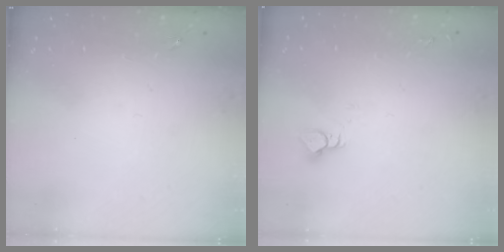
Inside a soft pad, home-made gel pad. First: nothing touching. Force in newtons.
{"total": 4.0, "press": 4.0, "slide": 0.3}